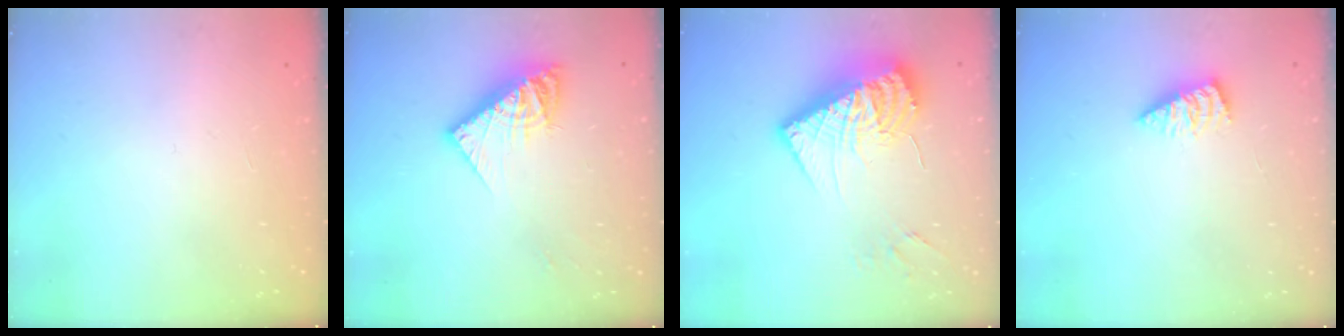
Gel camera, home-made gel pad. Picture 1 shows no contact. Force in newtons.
{"total": 12.6, "press": 12.5, "slide": 1.4}
{"total": 20.1, "press": 20.0, "slide": 1.7}
{"total": 2.8, "press": 2.7, "slide": 0.3}